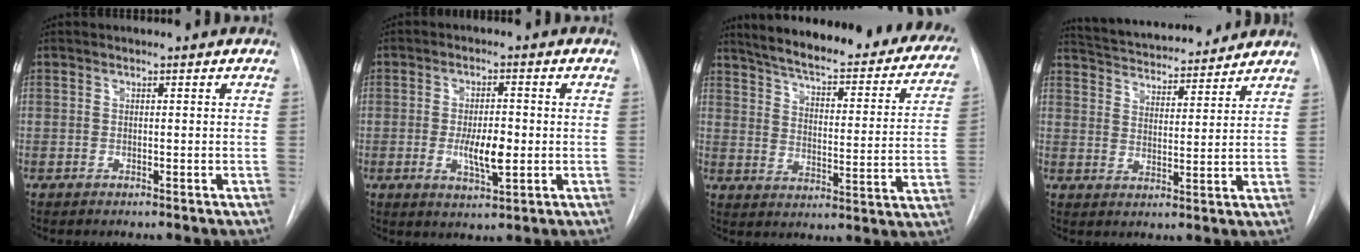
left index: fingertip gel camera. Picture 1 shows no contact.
{"total": 5.9, "force": [-1.5, 1.7, 5.4], "torque": [-0.098, -0.013, -0.021]}
{"total": 29.9, "force": [25.7, 6.9, 13.6], "torque": [-0.203, -0.060, 0.309]}
{"total": 16.0, "force": [14.8, 3.1, 5.2], "torque": [-0.088, 0.015, 0.220]}